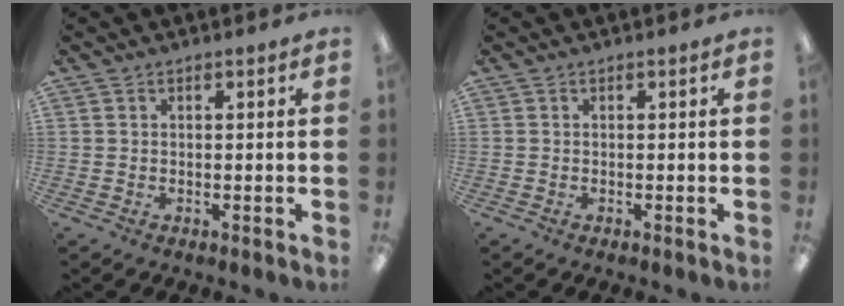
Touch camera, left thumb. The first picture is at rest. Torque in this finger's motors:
{"motor_torque": [-0.10, 0.10, -0.04, 0.04, 0.00]}